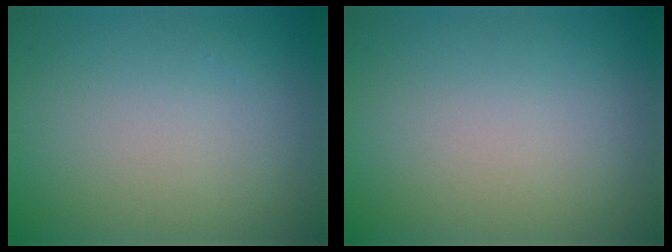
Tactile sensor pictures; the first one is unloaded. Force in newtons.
{"total": 0.0}